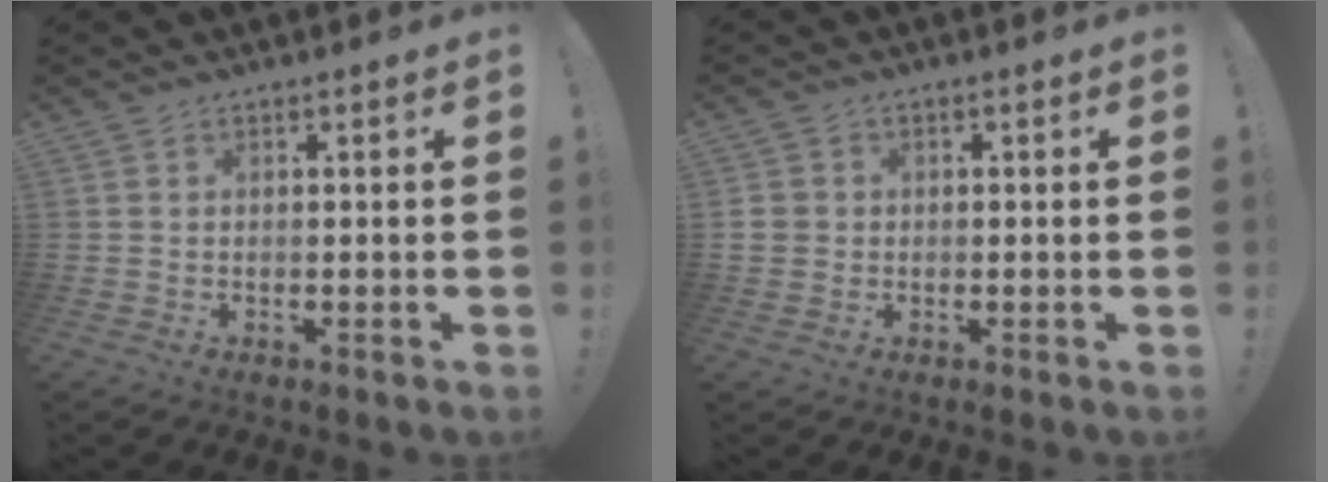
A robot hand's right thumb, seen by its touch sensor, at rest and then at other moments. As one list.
[{"total": 2.9, "force": [-0.1, 2.8, 0.9], "torque": [-0.011, 0.006, 0.000]}]